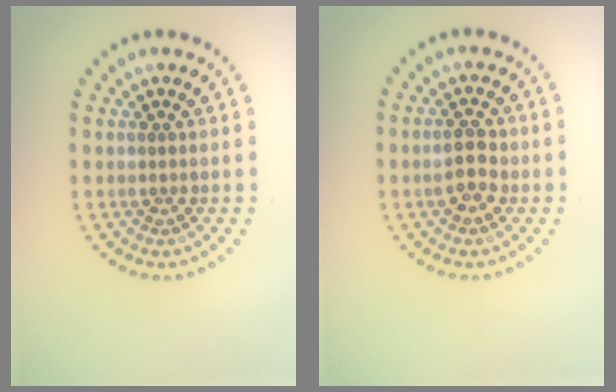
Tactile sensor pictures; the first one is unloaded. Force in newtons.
{"total": 2.7, "press": 2.7, "slide": 0.1}